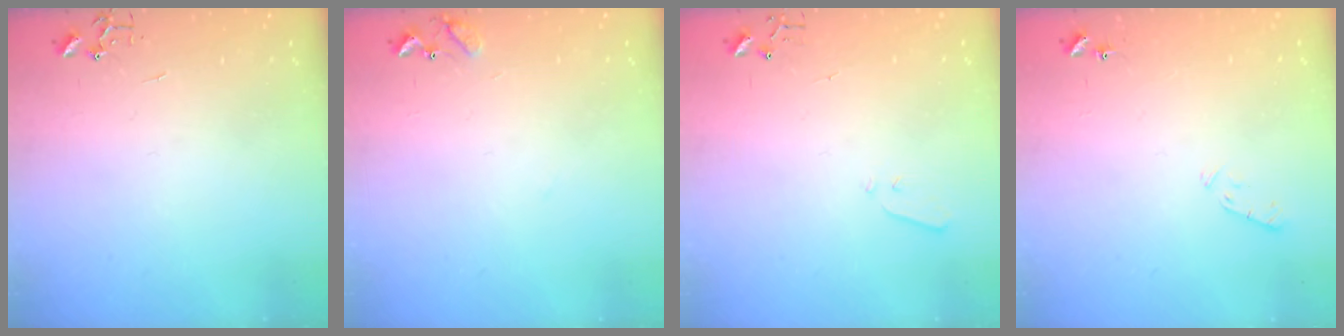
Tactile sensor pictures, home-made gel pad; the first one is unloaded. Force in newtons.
{"total": 8.4, "press": 8.4, "slide": 0.5}
{"total": 3.4, "press": 3.3, "slide": 0.5}
{"total": 4.5, "press": 4.5, "slide": 0.4}